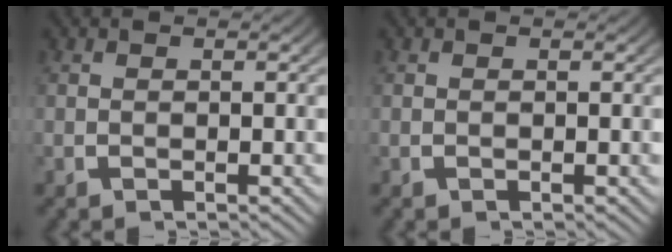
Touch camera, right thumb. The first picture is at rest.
{"total": 0.0}